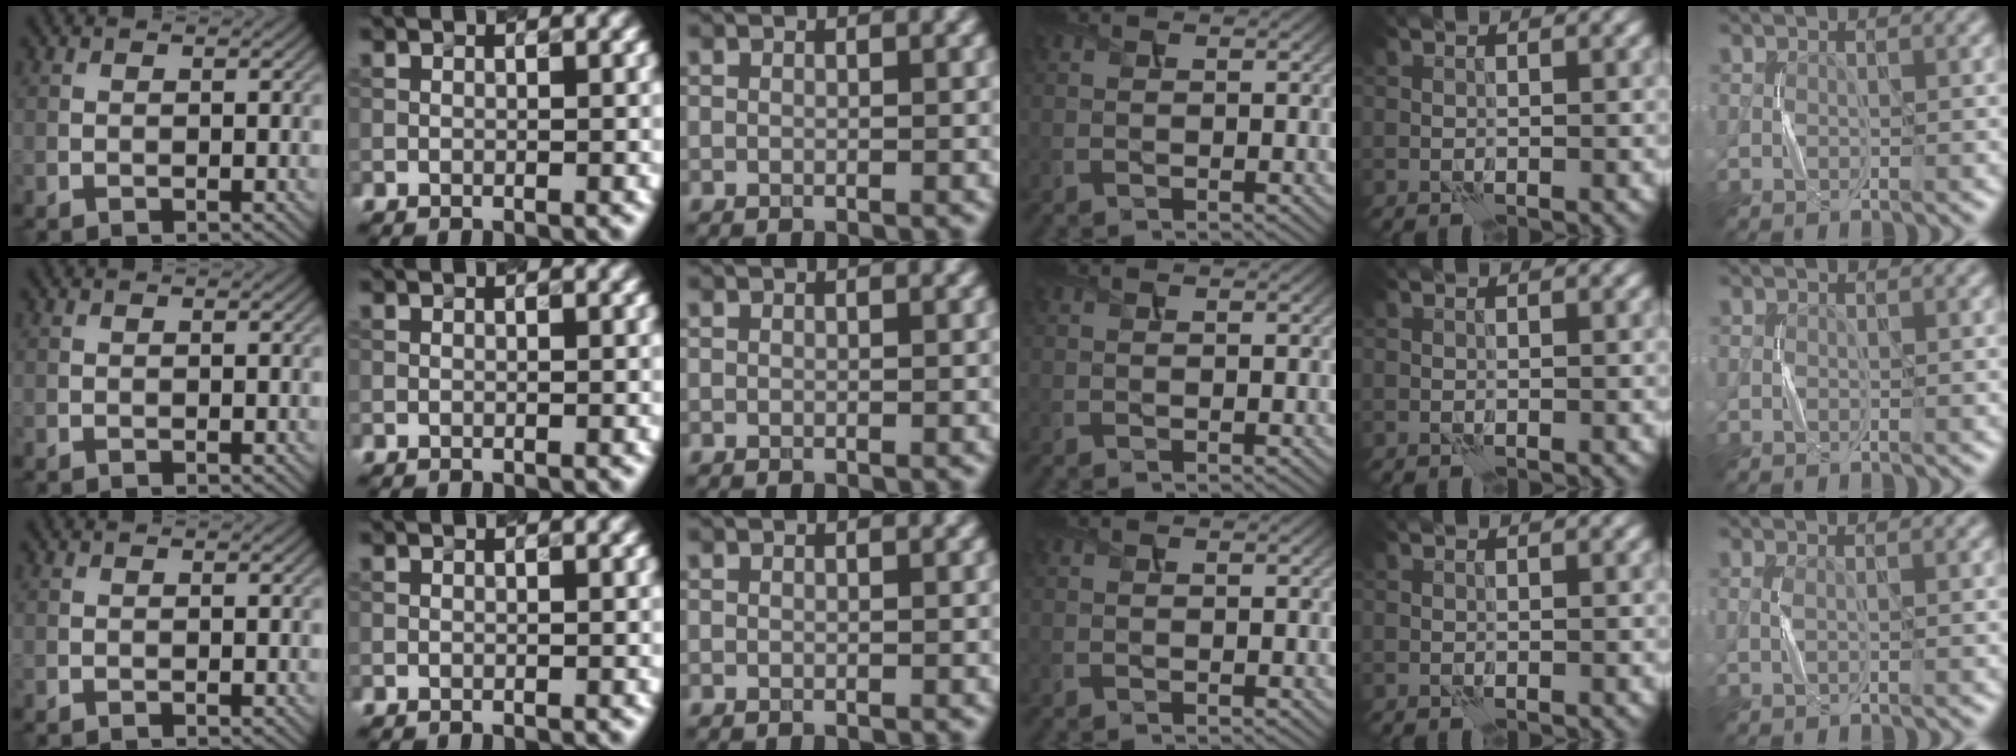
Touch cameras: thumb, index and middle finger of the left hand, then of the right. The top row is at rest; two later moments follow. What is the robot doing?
{"motion": "press", "object": "button"}